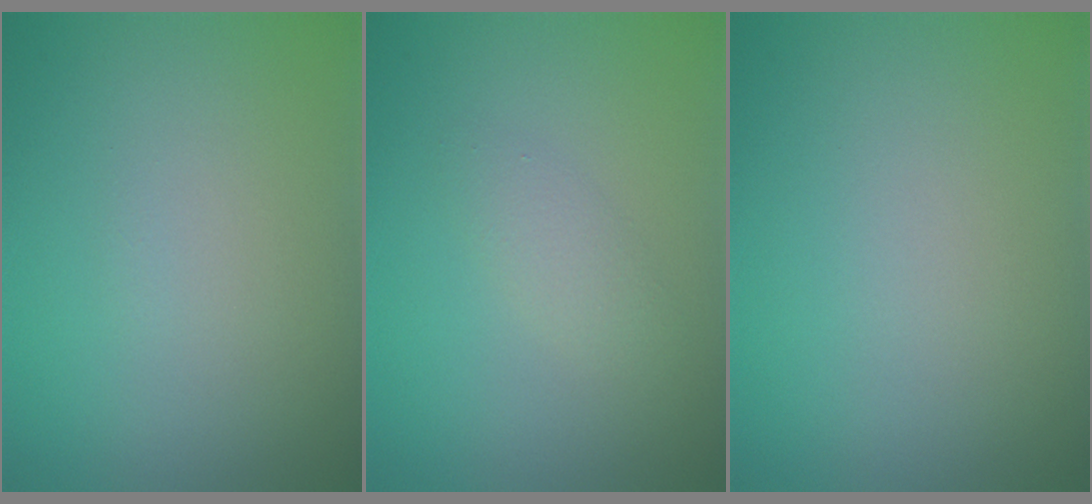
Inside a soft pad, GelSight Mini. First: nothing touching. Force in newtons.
{"total": 1.4, "press": 1.4, "slide": 0.1}
{"total": 0.0}